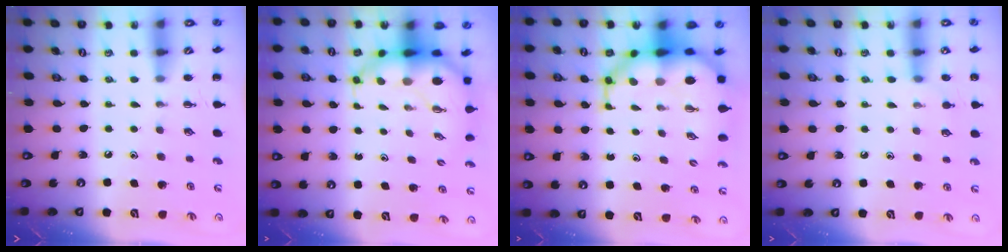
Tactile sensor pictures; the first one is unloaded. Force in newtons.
{"total": 8.0, "press": 7.7, "slide": 2.2}
{"total": 11.9, "press": 11.5, "slide": 3.3}
{"total": 5.9, "press": 5.8, "slide": 1.5}